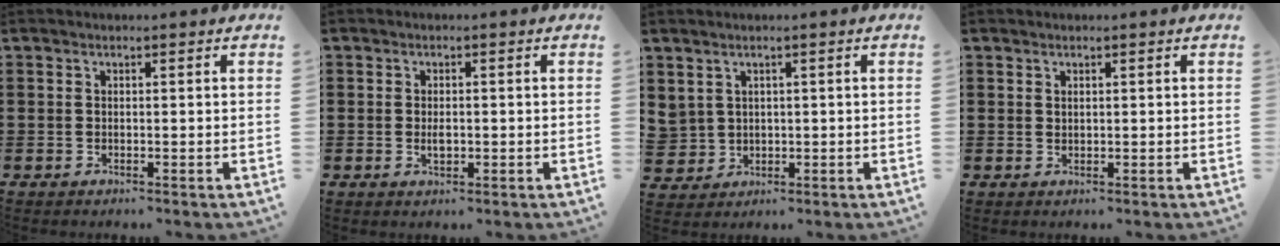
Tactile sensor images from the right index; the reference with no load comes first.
{"total": 1.8, "force": [-0.2, 0.9, 1.6], "torque": [-0.030, 0.003, -0.005]}
{"total": 2.5, "force": [1.2, 2.2, 0.2], "torque": [-0.016, 0.010, 0.023]}
{"total": 0.7, "force": [0.5, 0.4, 0.3], "torque": [-0.007, 0.001, 0.009]}